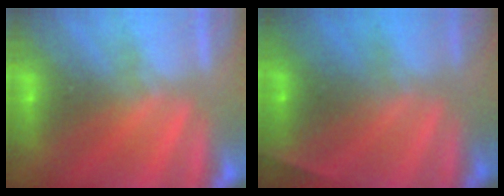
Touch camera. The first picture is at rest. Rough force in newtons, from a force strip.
{"total": 2.0}